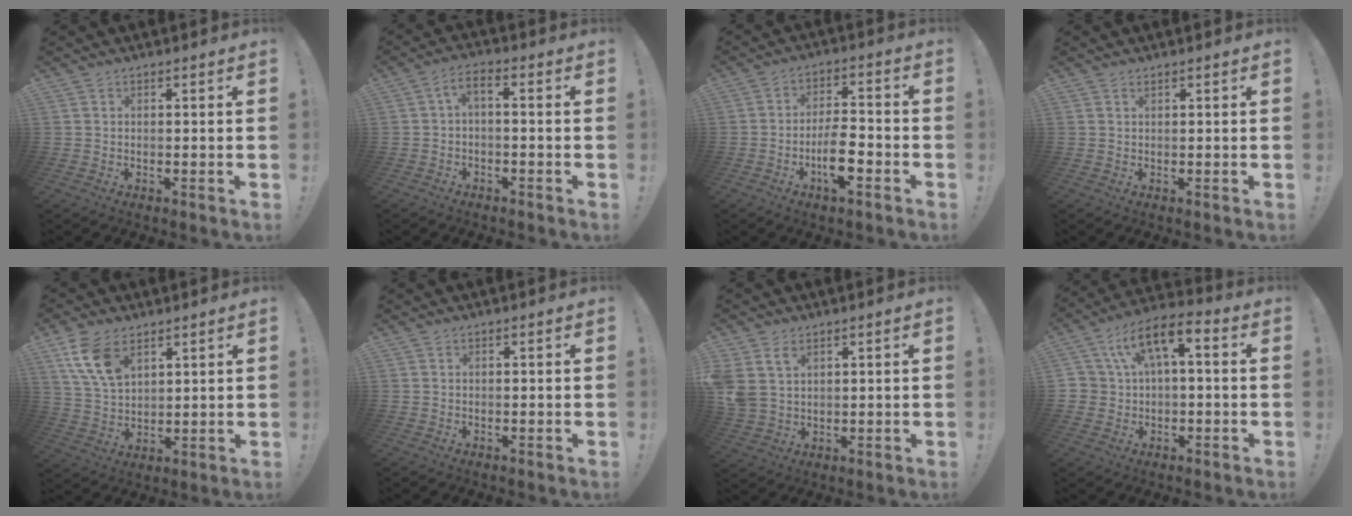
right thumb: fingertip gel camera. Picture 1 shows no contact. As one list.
[{"total": 4.0, "force": [-1.1, 1.4, 3.6], "torque": [-0.075, -0.003, -0.021]}, {"total": 9.3, "force": [-4.3, 4.3, 7.0], "torque": [-0.125, 0.019, -0.075]}, {"total": 0.6, "force": [0.5, 0.0, 0.3], "torque": [0.001, -0.003, 0.007]}, {"total": 11.4, "force": [6.3, 6.7, 6.7], "torque": [-0.130, -0.018, 0.124]}, {"total": 0.0}, {"total": 6.6, "force": [3.3, 4.5, 3.5], "torque": [-0.067, -0.011, 0.066]}, {"total": 9.6, "force": [2.4, 5.8, 7.2], "torque": [-0.130, 0.002, 0.047]}]